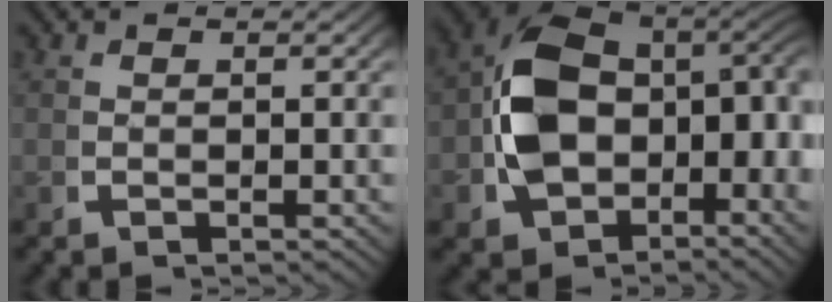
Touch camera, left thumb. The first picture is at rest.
{"total": 16.2, "force": [0.0, 11.2, 11.7], "torque": [-0.234, -0.027, 0.014]}